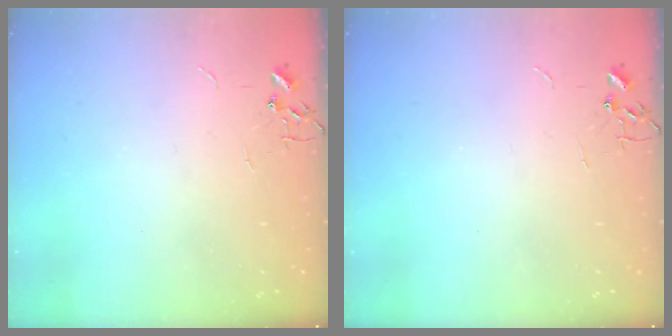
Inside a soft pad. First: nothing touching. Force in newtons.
{"total": 0.0}